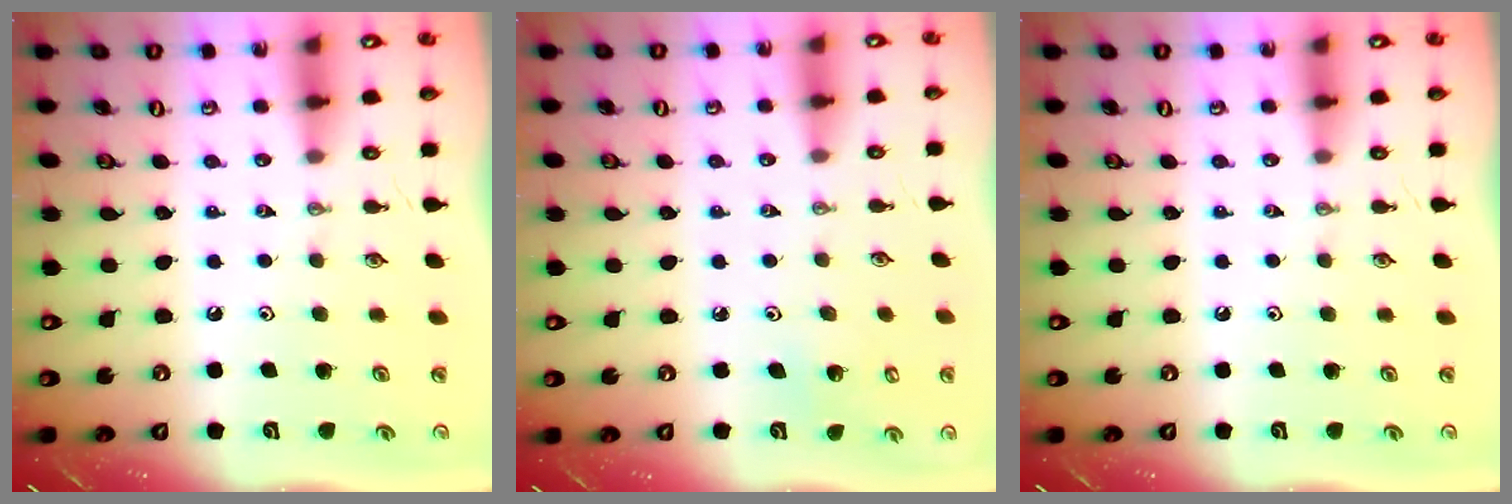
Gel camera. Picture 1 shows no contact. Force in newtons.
{"total": 3.1, "press": 3.1, "slide": 0.2}
{"total": 0.0}